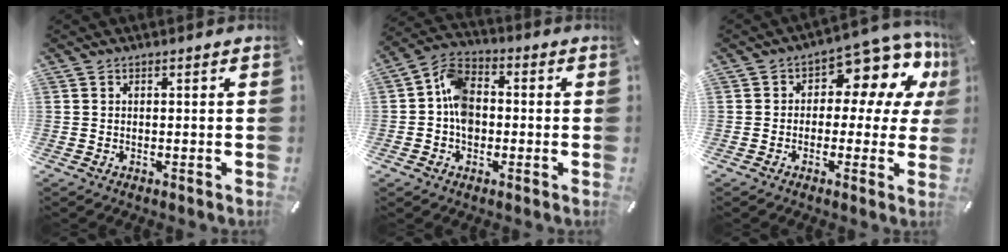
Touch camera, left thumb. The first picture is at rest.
{"total": 8.7, "force": [-1.1, 6.7, 5.4], "torque": [-0.118, 0.022, -0.017]}
{"total": 10.3, "force": [5.2, 5.8, 6.7], "torque": [-0.090, -0.044, 0.089]}